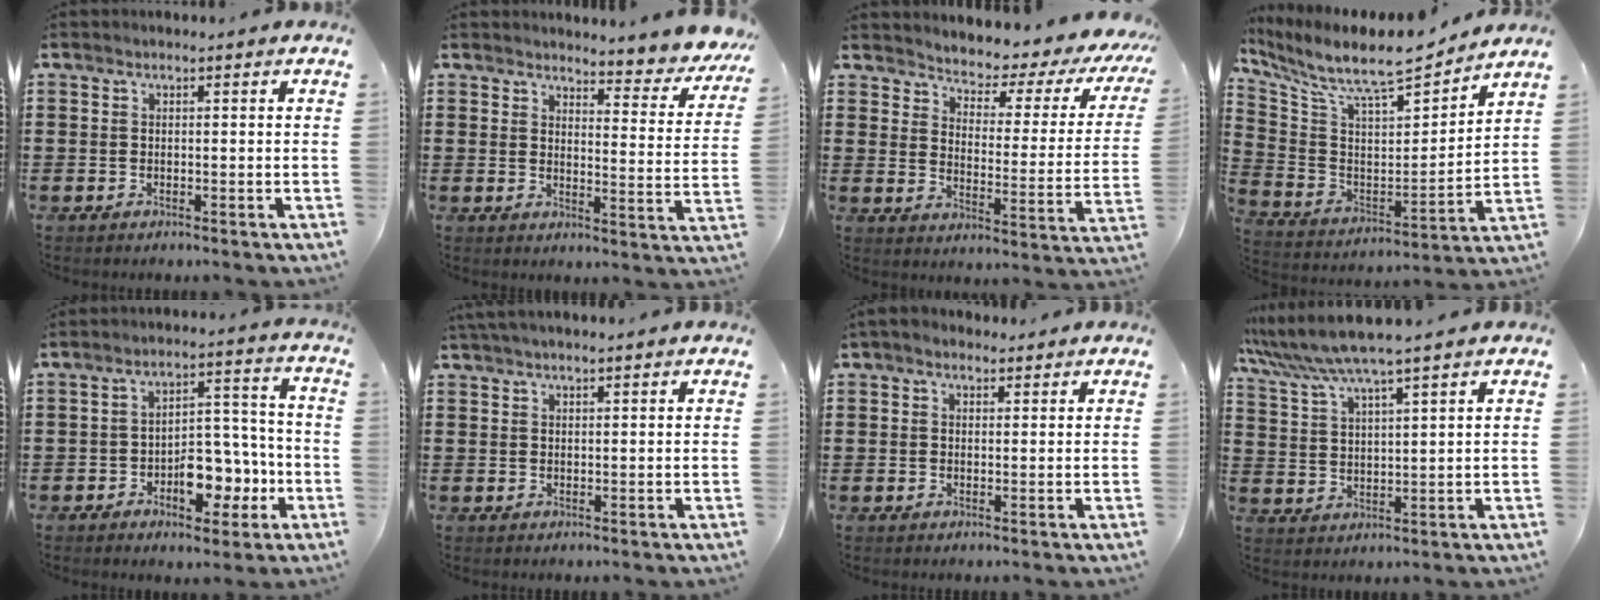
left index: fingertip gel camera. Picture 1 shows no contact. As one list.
[{"total": 4.6, "force": [4.3, 0.5, 1.4], "torque": [-0.034, -0.035, 0.071]}, {"total": 3.0, "force": [2.7, 0.8, 1.1], "torque": [-0.034, -0.032, 0.034]}, {"total": 9.7, "force": [8.5, 1.9, 4.3], "torque": [-0.124, -0.061, 0.142]}, {"total": 8.3, "force": [-3.1, 5.1, 5.8], "torque": [-0.082, 0.015, -0.053]}, {"total": 1.7, "force": [1.5, 0.1, 0.7], "torque": [-0.016, 0.001, 0.028]}, {"total": 1.7, "force": [1.3, 0.9, 0.6], "torque": [-0.015, 0.007, 0.025]}, {"total": 6.6, "force": [5.6, -0.3, 3.4], "torque": [-0.085, -0.025, 0.098]}]